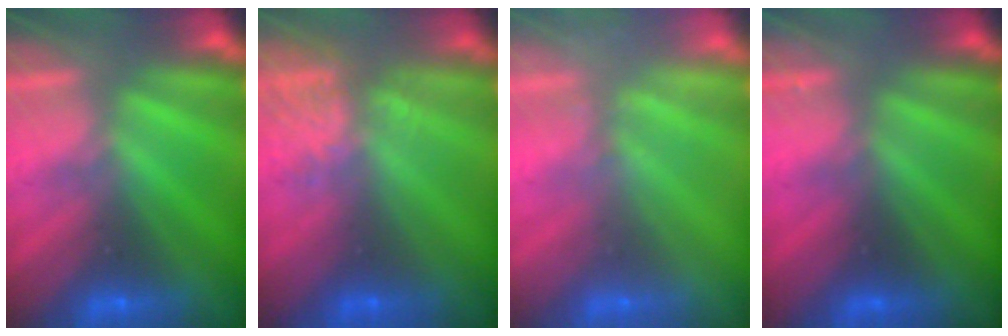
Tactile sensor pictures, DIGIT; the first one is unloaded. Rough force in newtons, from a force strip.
{"total": 3.9}
{"total": 2.4}
{"total": 2.2}